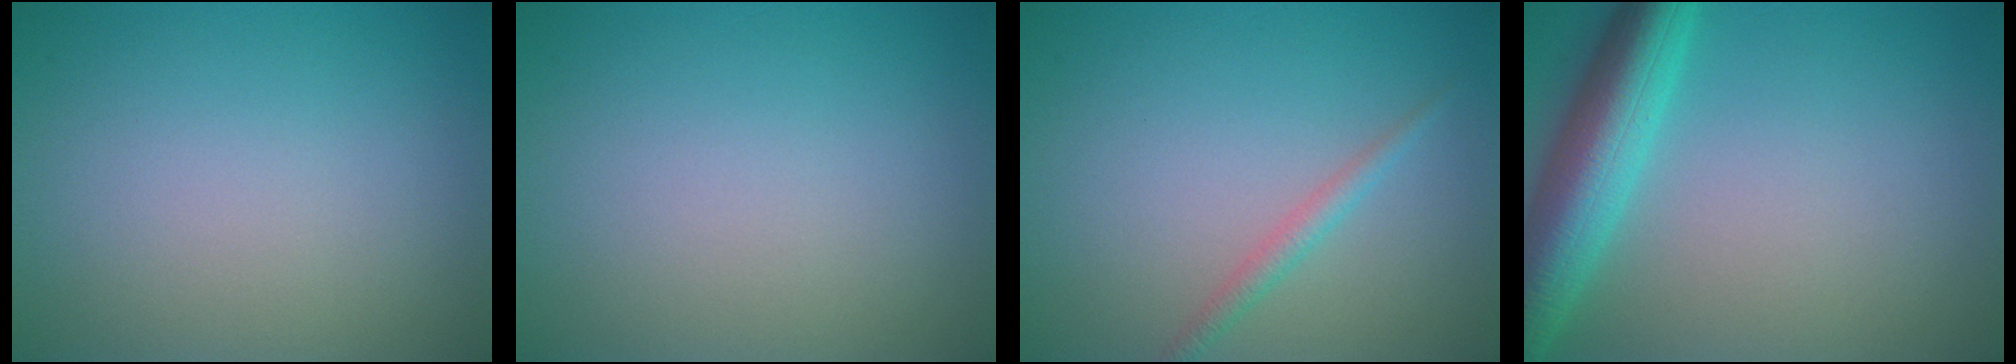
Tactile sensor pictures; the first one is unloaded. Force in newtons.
{"total": 0.0}
{"total": 1.4, "press": 1.4, "slide": 0.1}
{"total": 7.0, "press": 6.9, "slide": 0.4}